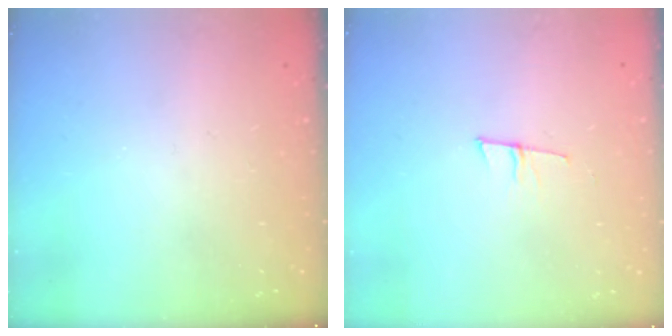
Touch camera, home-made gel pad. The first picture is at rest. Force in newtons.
{"total": 6.3, "press": 5.6, "slide": 2.9}